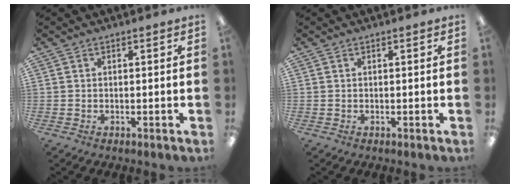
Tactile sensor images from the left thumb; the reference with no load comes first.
{"total": 0.0}